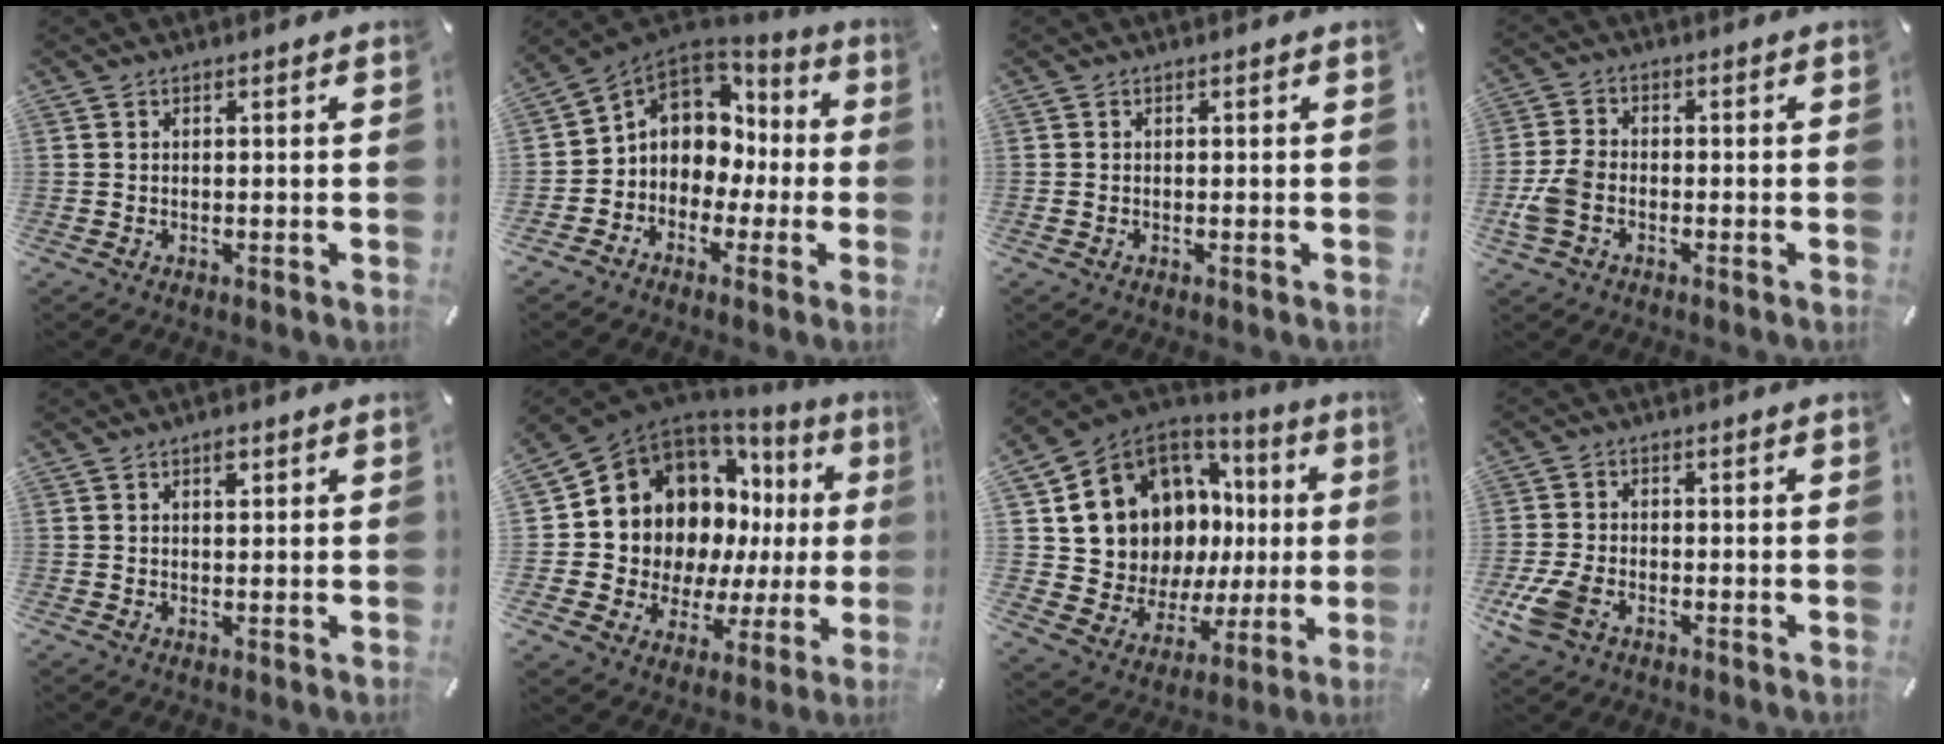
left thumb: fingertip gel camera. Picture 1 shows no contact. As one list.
[{"total": 8.2, "force": [0.9, 7.9, 2.0], "torque": [-0.066, -0.008, 0.026]}, {"total": 0.6, "force": [-0.2, 0.4, 0.4], "torque": [-0.008, 0.001, -0.005]}, {"total": 6.2, "force": [-2.0, 4.1, 4.1], "torque": [-0.099, 0.005, -0.039]}, {"total": 1.7, "force": [0.8, 0.9, 1.2], "torque": [-0.019, -0.002, 0.012]}, {"total": 13.5, "force": [5.4, 11.0, 5.7], "torque": [-0.100, -0.082, 0.117]}, {"total": 13.0, "force": [5.6, 10.5, 5.2], "torque": [-0.105, -0.069, 0.124]}, {"total": 6.6, "force": [-2.9, 4.2, 4.2], "torque": [-0.111, 0.000, -0.056]}]